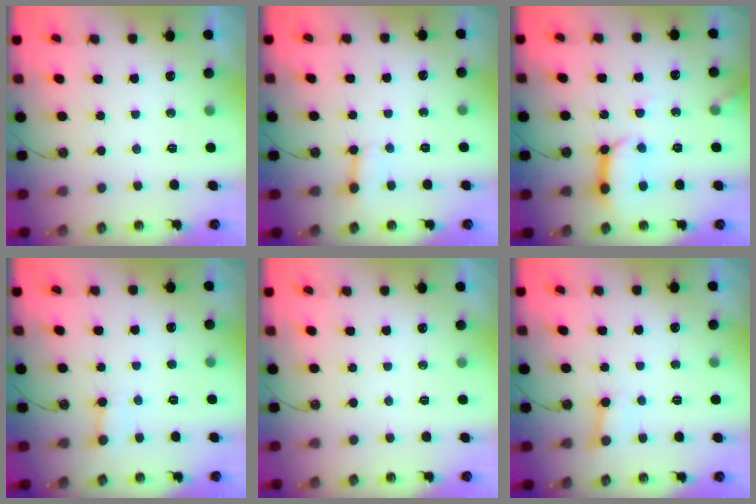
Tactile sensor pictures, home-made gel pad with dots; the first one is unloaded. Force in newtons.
{"total": 2.5, "press": 2.5, "slide": 0.2}
{"total": 11.6, "press": 11.5, "slide": 1.1}
{"total": 2.2, "press": 2.2, "slide": 0.2}
{"total": 0.0}
{"total": 4.4, "press": 4.3, "slide": 0.4}